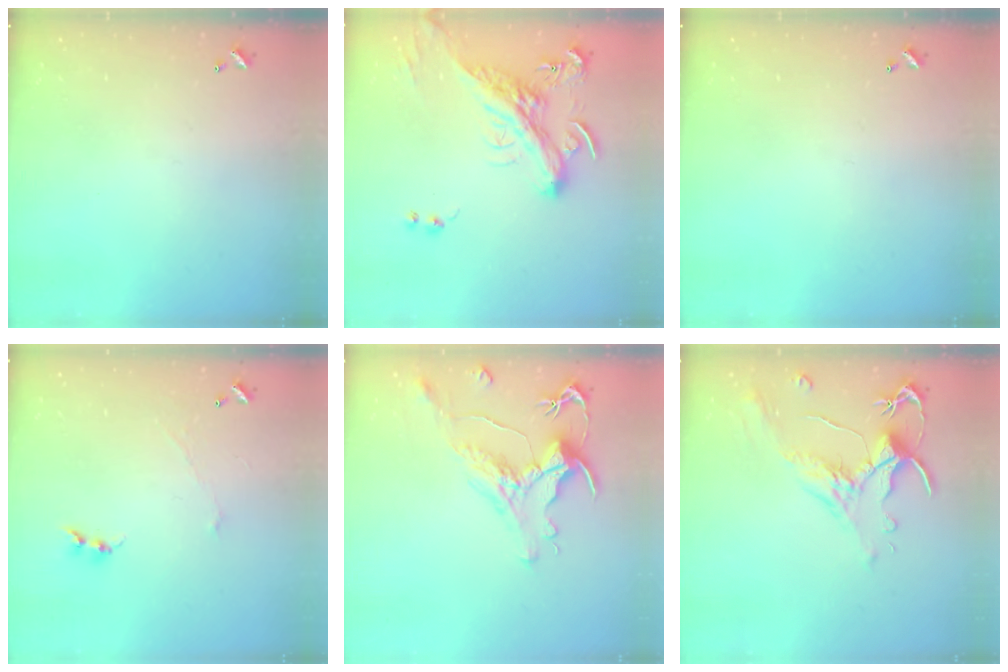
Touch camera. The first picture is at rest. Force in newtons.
{"total": 4.8, "press": 4.4, "slide": 1.9}
{"total": 0.0}
{"total": 0.0}
{"total": 1.5, "press": 0.7, "slide": 1.3}
{"total": 1.5, "press": 1.0, "slide": 1.1}